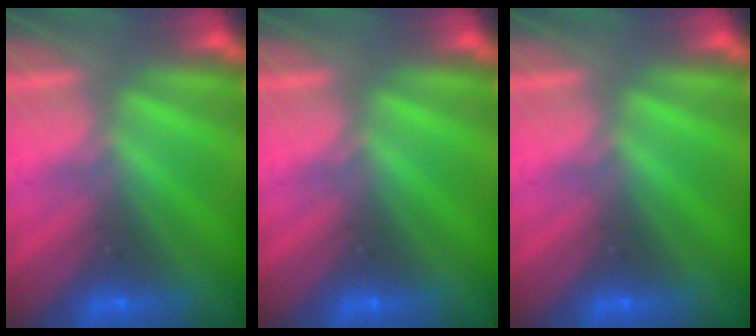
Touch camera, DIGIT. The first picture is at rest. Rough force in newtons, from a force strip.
{"total": 0.0}
{"total": 0.0}